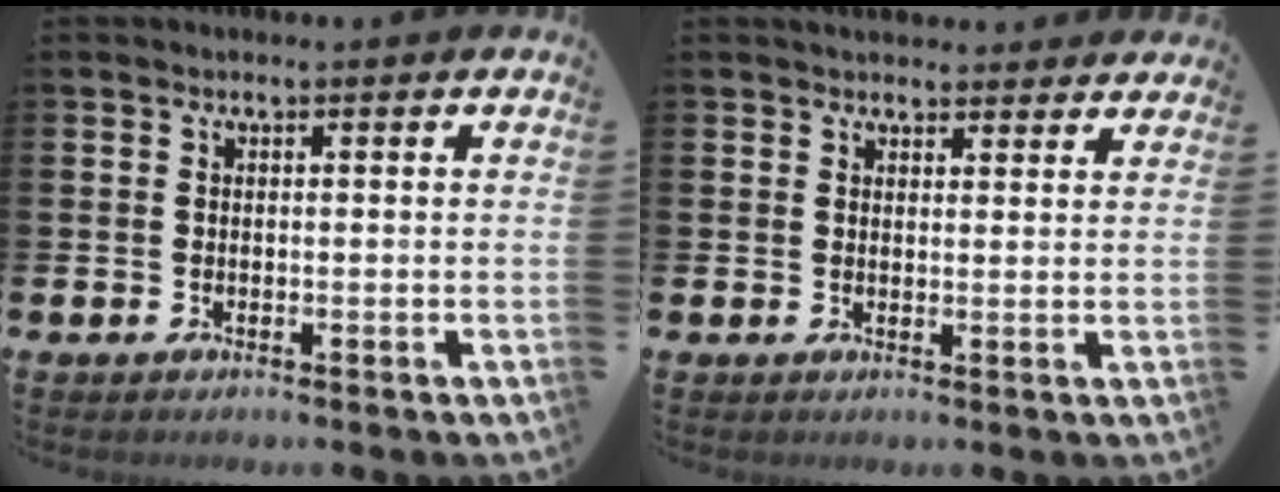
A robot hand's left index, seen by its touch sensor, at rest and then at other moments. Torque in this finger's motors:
{"motor_torque": [1.06, -1.08, 0.16, 0.01]}